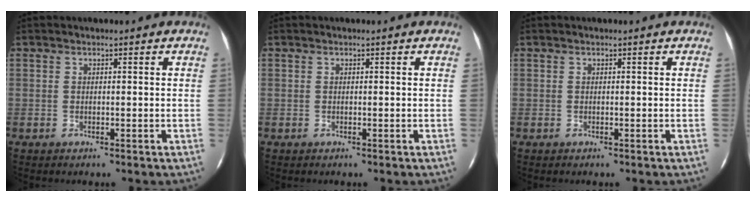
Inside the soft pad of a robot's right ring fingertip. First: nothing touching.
{"total": 0.0}
{"total": 0.0}